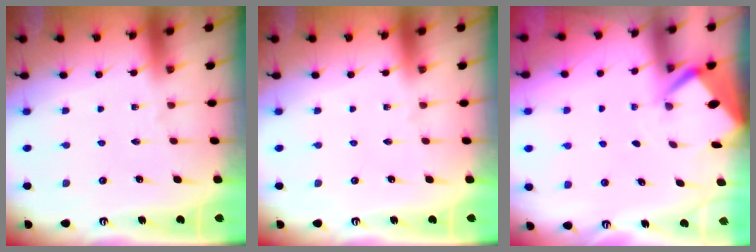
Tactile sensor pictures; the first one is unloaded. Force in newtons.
{"total": 0.0}
{"total": 2.7, "press": 2.6, "slide": 0.3}